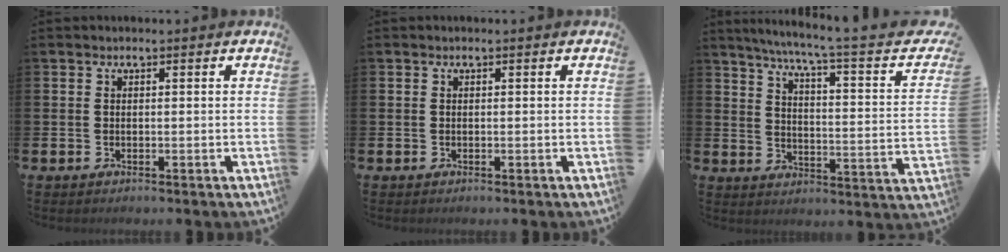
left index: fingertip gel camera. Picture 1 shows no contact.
{"total": 0.0}
{"total": 5.7, "force": [4.3, -0.7, 3.7], "torque": [-0.075, -0.046, 0.059]}